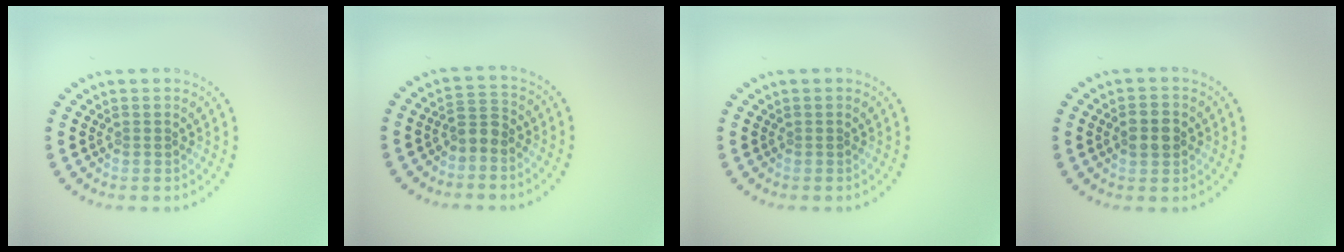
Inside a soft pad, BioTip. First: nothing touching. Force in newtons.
{"total": 1.9, "press": 1.6, "slide": 1.0}
{"total": 0.0}
{"total": 2.9, "press": 2.9, "slide": 0.1}